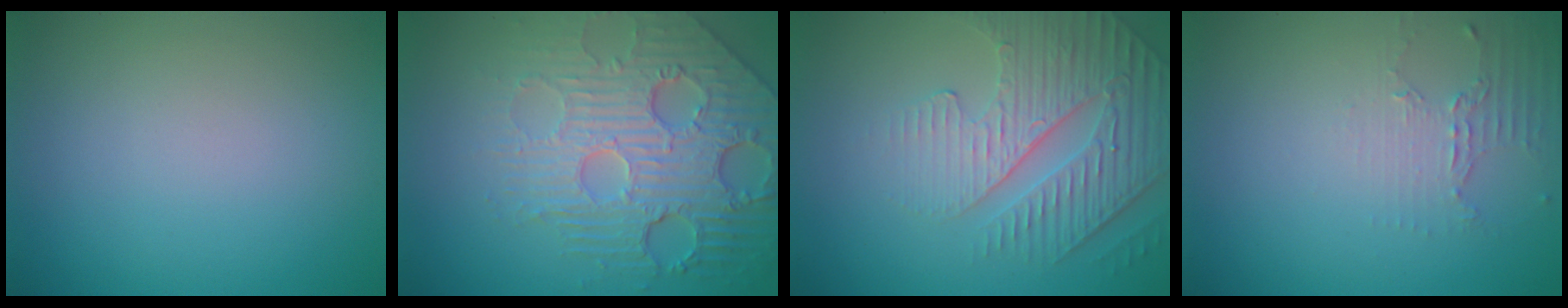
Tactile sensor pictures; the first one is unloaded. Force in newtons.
{"total": 7.5, "press": 5.6, "slide": 5.0}
{"total": 4.4, "press": 4.1, "slide": 1.4}
{"total": 2.0, "press": 1.5, "slide": 1.4}